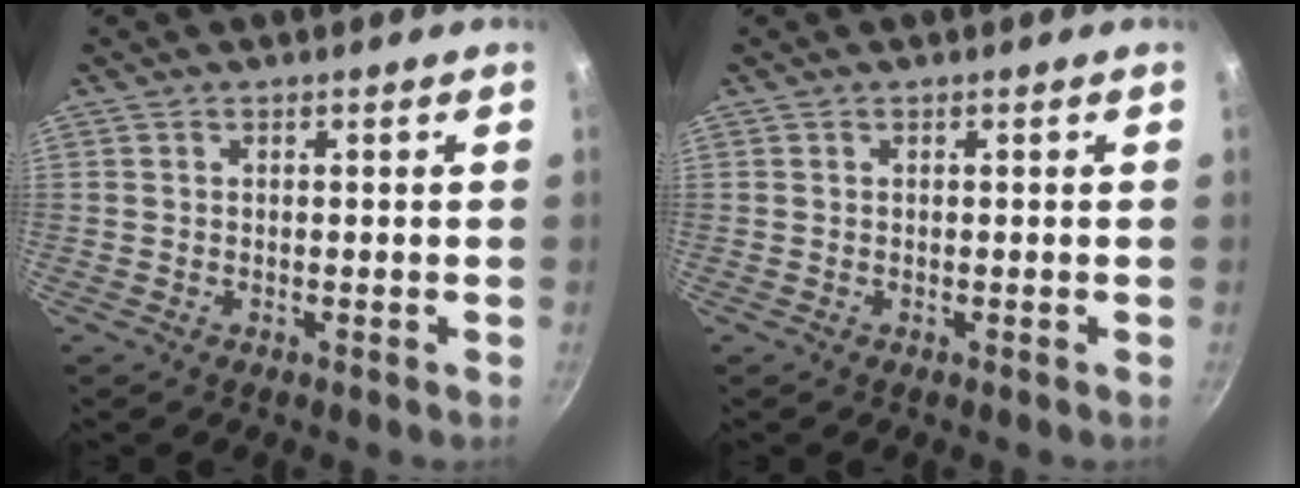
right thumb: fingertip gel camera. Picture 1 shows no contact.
{"total": 0.0}